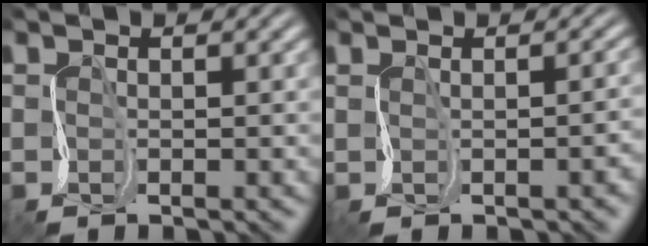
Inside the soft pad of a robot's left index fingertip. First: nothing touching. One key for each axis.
{"total": 3.3, "fx": -0.4, "fy": 1.7, "fz": 2.8, "tx": -0.004, "ty": 0.013, "tz": 0.006}